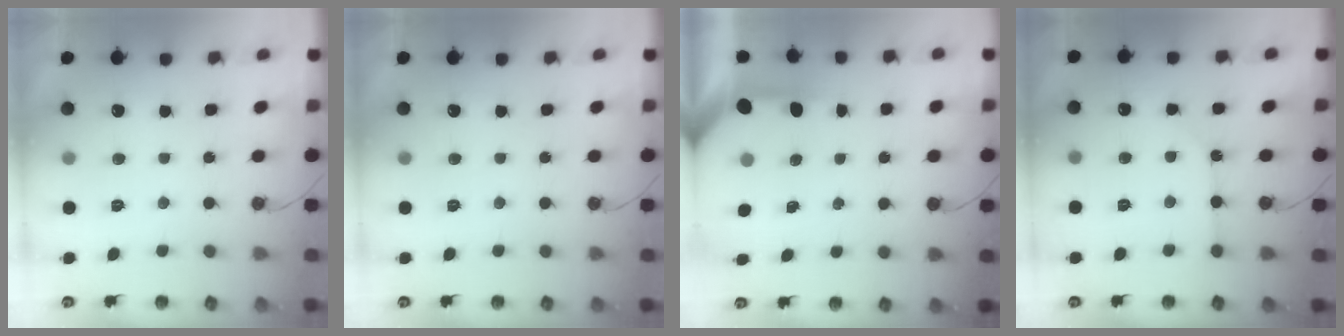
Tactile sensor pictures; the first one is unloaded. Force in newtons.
{"total": 0.0}
{"total": 3.6, "press": 3.5, "slide": 0.5}
{"total": 2.8, "press": 2.8, "slide": 0.5}